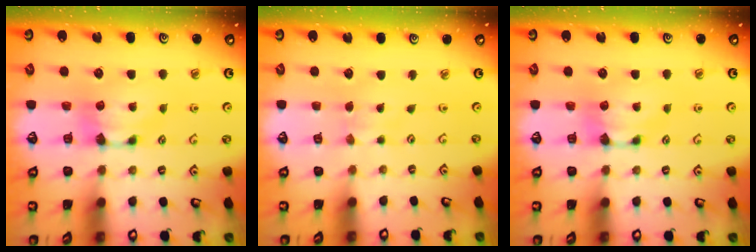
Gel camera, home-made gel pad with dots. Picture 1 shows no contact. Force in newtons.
{"total": 2.8, "press": 2.8, "slide": 0.2}
{"total": 0.0}